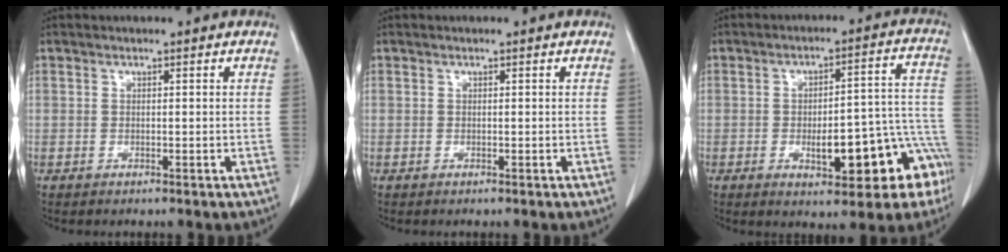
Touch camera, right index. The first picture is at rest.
{"total": 0.0}
{"total": 15.0, "force": [-5.9, 4.9, 12.8], "torque": [-0.105, 0.047, -0.064]}